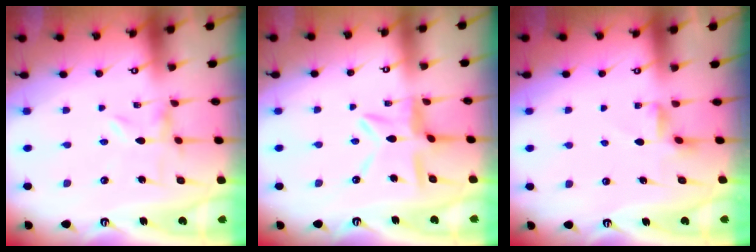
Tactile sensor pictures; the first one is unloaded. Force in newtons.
{"total": 9.6, "press": 9.5, "slide": 0.9}
{"total": 2.3, "press": 2.3, "slide": 0.5}